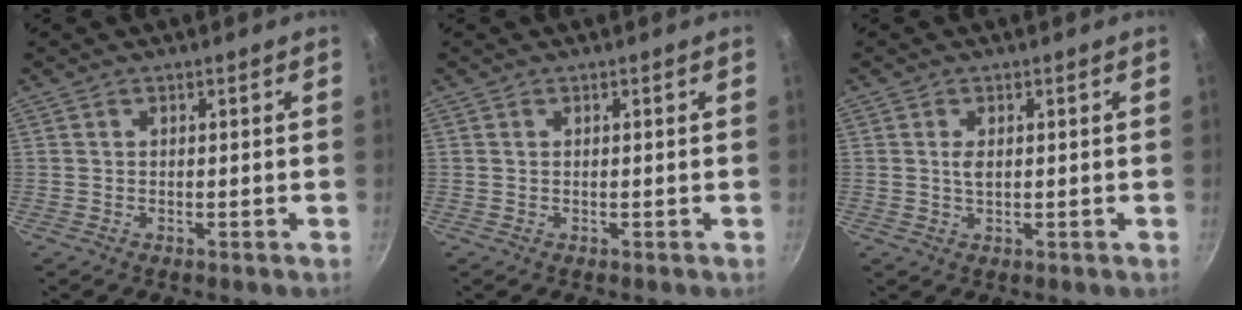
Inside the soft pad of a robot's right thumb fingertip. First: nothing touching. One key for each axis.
{"total": 0.0}
{"total": 1.9, "fx": 0.3, "fy": 1.0, "fz": 1.6, "tx": -0.029, "ty": 0.001, "tz": 0.006}